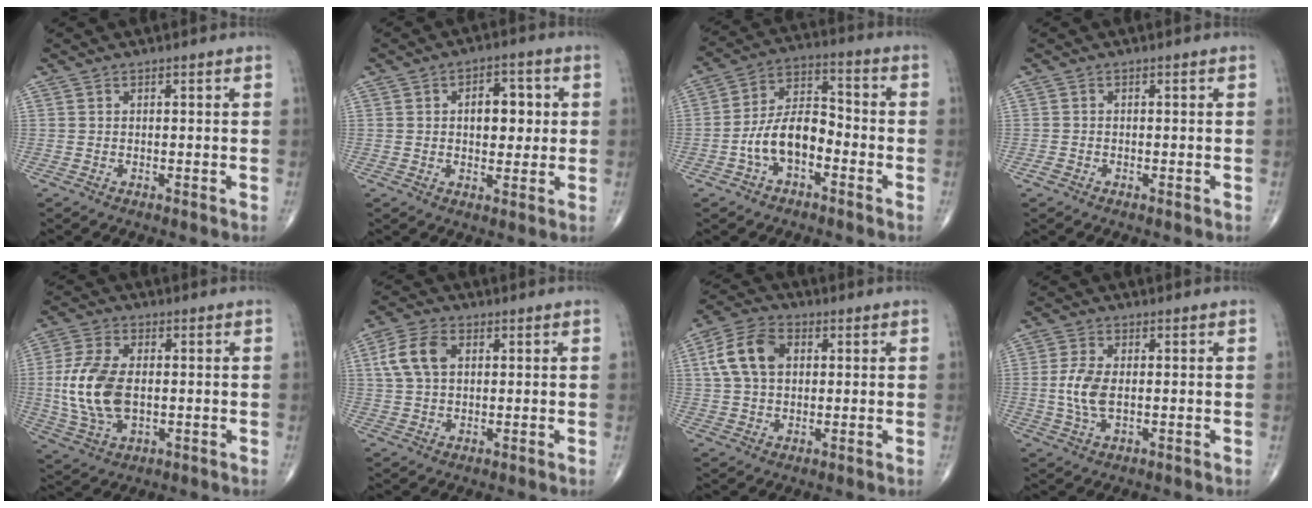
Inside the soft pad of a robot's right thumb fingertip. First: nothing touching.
{"total": 7.5, "force": [1.1, 4.5, 5.9], "torque": [-0.052, 0.005, 0.014]}
{"total": 10.5, "force": [-3.7, 5.9, 7.9], "torque": [-0.135, 0.045, -0.074]}
{"total": 1.0, "force": [-0.6, 0.6, 0.6], "torque": [-0.013, -0.001, -0.013]}
{"total": 13.2, "force": [-0.2, 7.6, 10.8], "torque": [-0.231, -0.002, 0.000]}
{"total": 7.8, "force": [2.0, 4.9, 5.6], "torque": [-0.113, 0.010, 0.037]}
{"total": 10.3, "force": [2.2, 6.9, 7.3], "torque": [-0.135, 0.015, 0.035]}
{"total": 6.2, "force": [-0.1, 3.2, 5.3], "torque": [-0.126, 0.000, -0.003]}